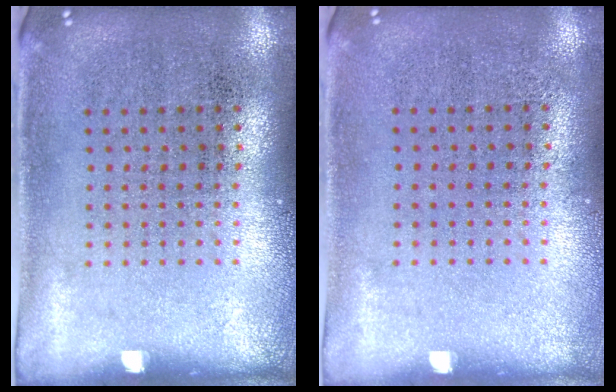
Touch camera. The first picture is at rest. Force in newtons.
{"total": 0.0}